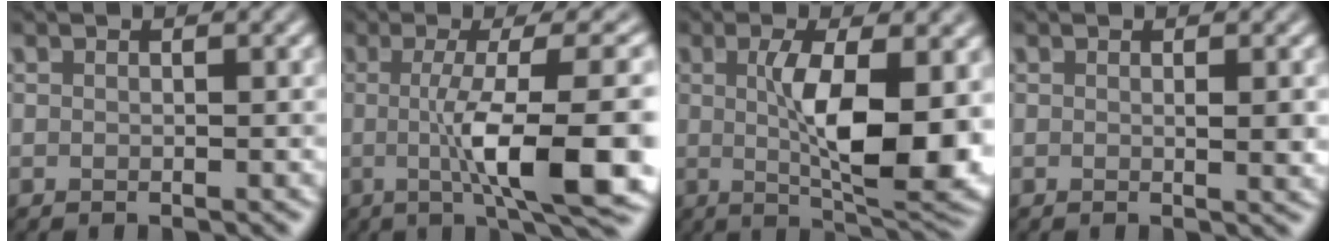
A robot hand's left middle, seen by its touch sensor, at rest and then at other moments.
{"total": 10.4, "force": [-1.1, 2.3, 10.1], "torque": [-0.137, -0.008, -0.016]}
{"total": 8.4, "force": [0.3, 2.4, 8.1], "torque": [-0.132, -0.012, 0.012]}
{"total": 1.5, "force": [0.2, 0.3, 1.4], "torque": [-0.018, -0.002, 0.002]}